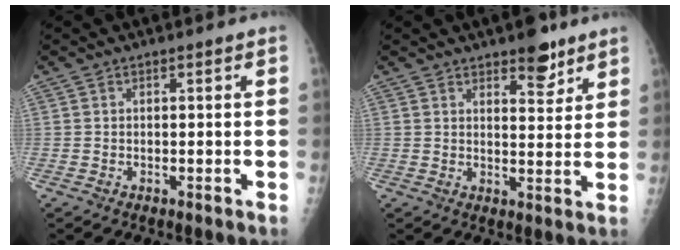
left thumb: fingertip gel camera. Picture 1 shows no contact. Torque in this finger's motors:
{"motor_torque": [3.02, 1.99, 0.33, -0.43, 0.01]}